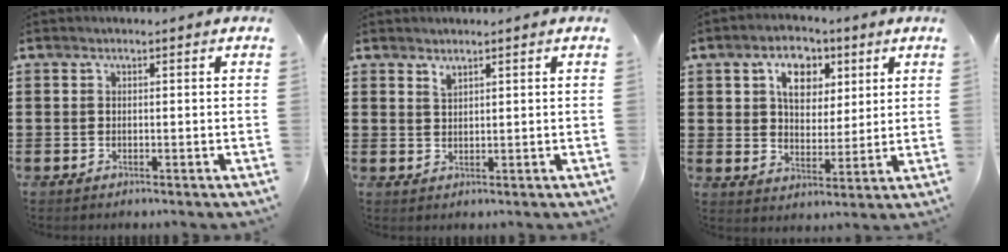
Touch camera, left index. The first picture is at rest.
{"total": 1.6, "force": [1.5, 0.3, 0.5], "torque": [-0.013, 0.000, 0.029]}
{"total": 7.3, "force": [3.7, 4.7, 4.1], "torque": [-0.062, 0.002, 0.059]}